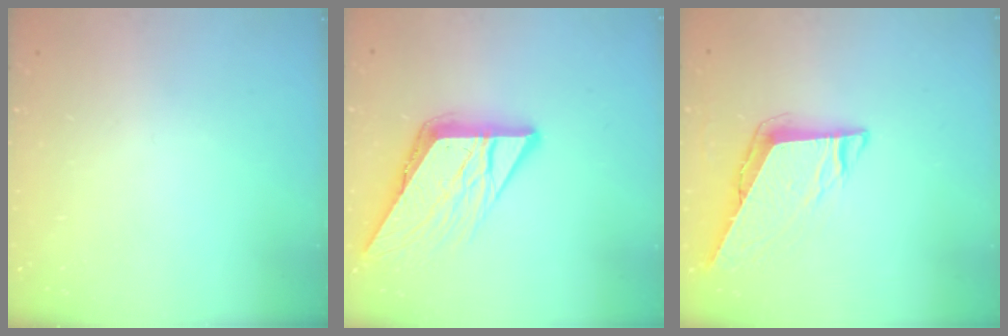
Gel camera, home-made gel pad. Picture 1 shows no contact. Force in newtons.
{"total": 11.5, "press": 11.4, "slide": 1.1}
{"total": 7.7, "press": 7.7, "slide": 0.3}